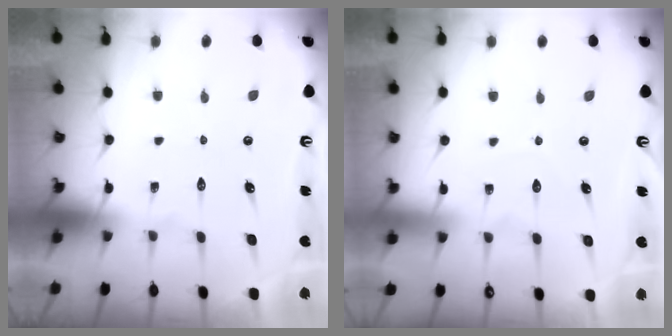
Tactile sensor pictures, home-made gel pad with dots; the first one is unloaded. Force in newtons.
{"total": 3.2, "press": 3.2, "slide": 0.3}